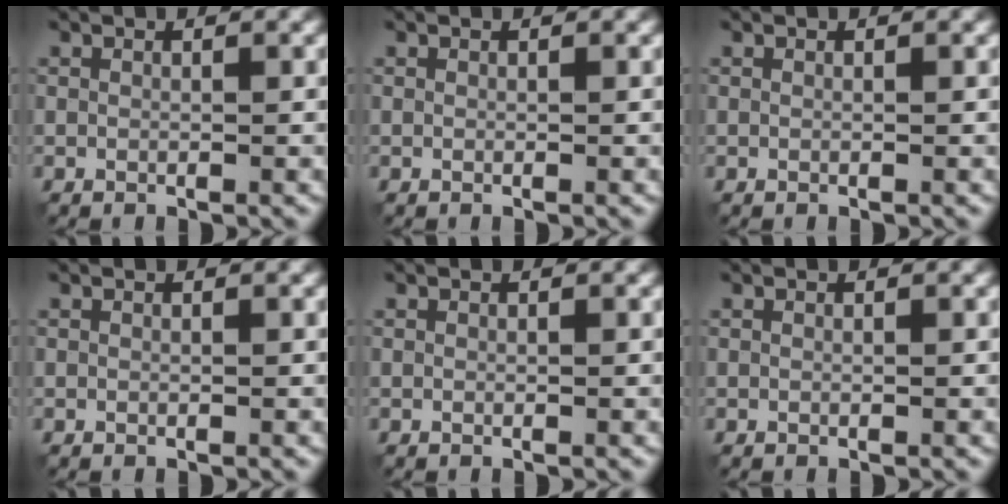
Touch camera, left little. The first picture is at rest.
{"total": 0.0}
{"total": 0.0}
{"total": 0.0}
{"total": 0.0}
{"total": 0.0}